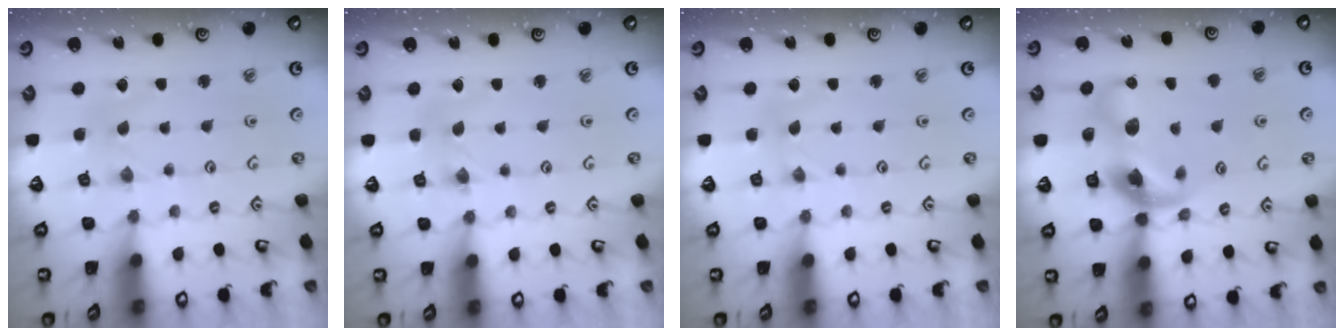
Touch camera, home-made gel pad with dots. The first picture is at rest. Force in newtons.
{"total": 1.3, "press": 1.3, "slide": 0.2}
{"total": 0.0}
{"total": 14.7, "press": 14.6, "slide": 2.1}